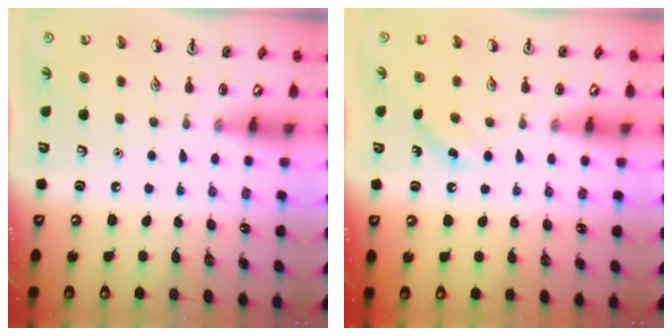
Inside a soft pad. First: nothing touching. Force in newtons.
{"total": 2.8, "press": 2.6, "slide": 0.9}